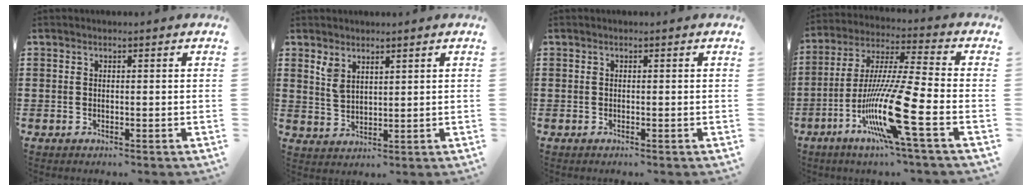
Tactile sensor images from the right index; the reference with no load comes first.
{"total": 3.1, "force": [2.3, 1.4, 1.6], "torque": [-0.036, 0.003, 0.043]}
{"total": 0.0}
{"total": 15.2, "force": [-6.5, 0.4, 13.8], "torque": [-0.293, -0.018, -0.128]}